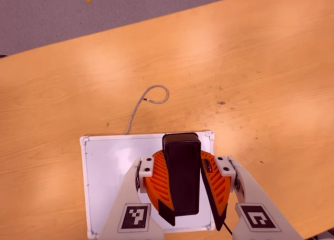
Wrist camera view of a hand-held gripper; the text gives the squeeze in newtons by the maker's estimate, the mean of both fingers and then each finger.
{"total": 10.3, "left": 10.2, "right": 10.4}